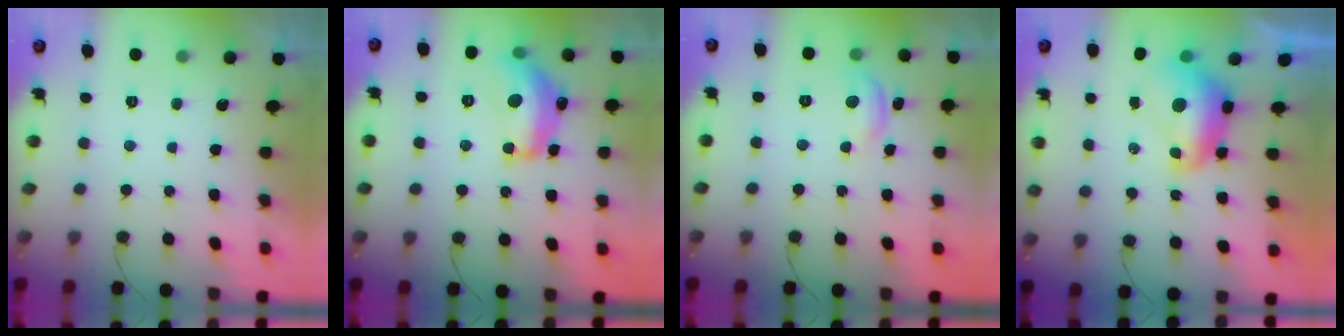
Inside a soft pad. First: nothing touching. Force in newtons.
{"total": 15.5, "press": 15.5, "slide": 0.6}
{"total": 8.4, "press": 8.4, "slide": 0.6}
{"total": 9.2, "press": 9.2, "slide": 1.1}